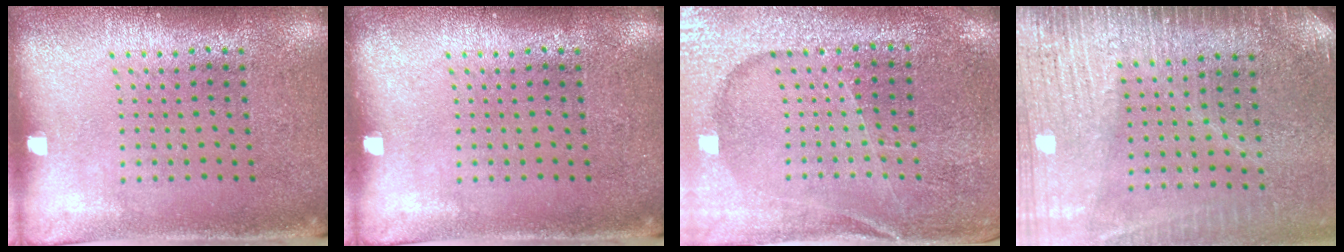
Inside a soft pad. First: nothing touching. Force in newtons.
{"total": 0.0}
{"total": 3.0, "press": 3.0, "slide": 0.4}
{"total": 3.5, "press": 3.1, "slide": 1.6}